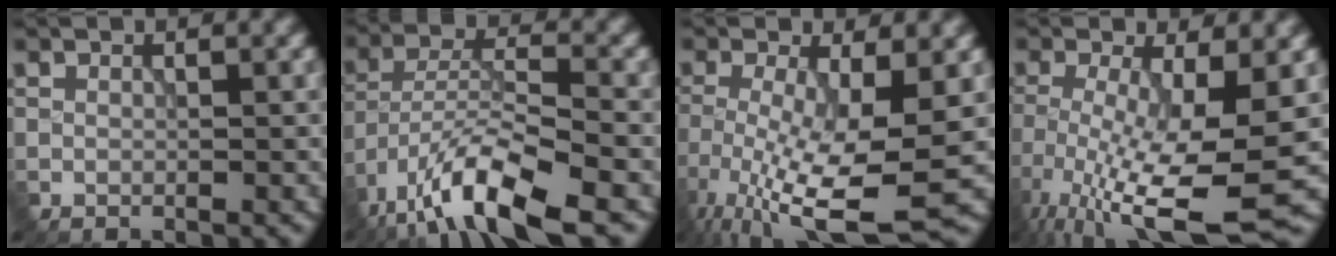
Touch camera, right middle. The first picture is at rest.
{"total": 10.2, "force": [-7.0, 2.7, 6.9], "torque": [-0.117, 0.005, -0.133]}
{"total": 9.1, "force": [-3.6, 2.1, 8.1], "torque": [-0.166, -0.025, -0.060]}
{"total": 10.5, "force": [-4.2, 2.3, 9.4], "torque": [-0.185, -0.025, -0.067]}